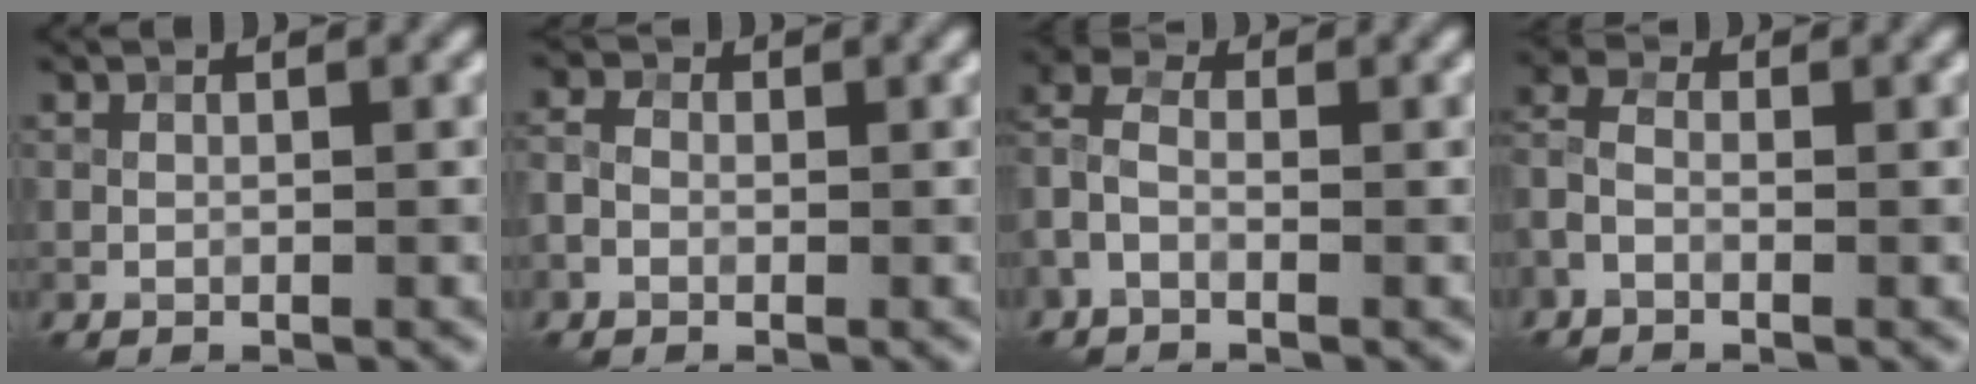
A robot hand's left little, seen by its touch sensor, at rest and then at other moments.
{"total": 1.6, "force": [-0.5, 1.3, 0.9], "torque": [-0.016, 0.005, -0.018]}
{"total": 2.9, "force": [-1.2, 1.7, 2.0], "torque": [-0.052, 0.008, -0.040]}
{"total": 2.6, "force": [-1.2, 1.4, 1.8], "torque": [-0.049, 0.005, -0.041]}